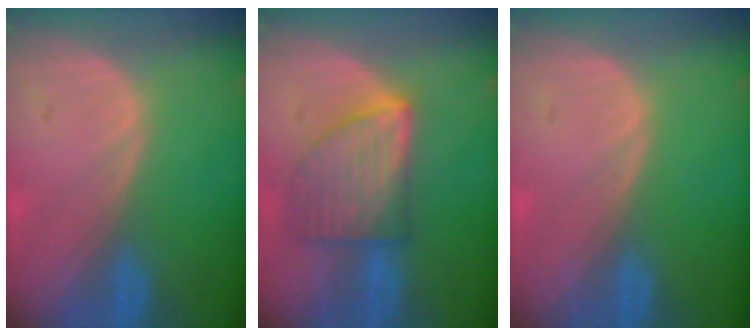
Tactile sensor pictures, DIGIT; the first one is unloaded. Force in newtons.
{"total": 7.6, "press": 7.6, "slide": 0.3}
{"total": 0.0}